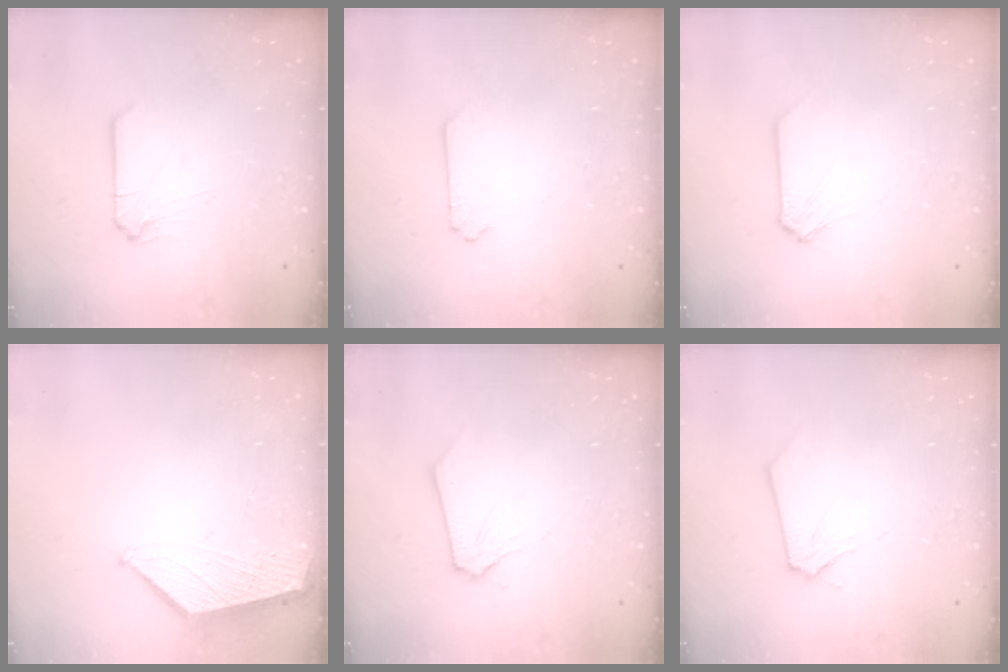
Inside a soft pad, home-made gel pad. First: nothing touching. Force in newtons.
{"total": 0.0}
{"total": 0.0}
{"total": 1.5, "press": 1.4, "slide": 0.2}
{"total": 0.0}
{"total": 0.0}